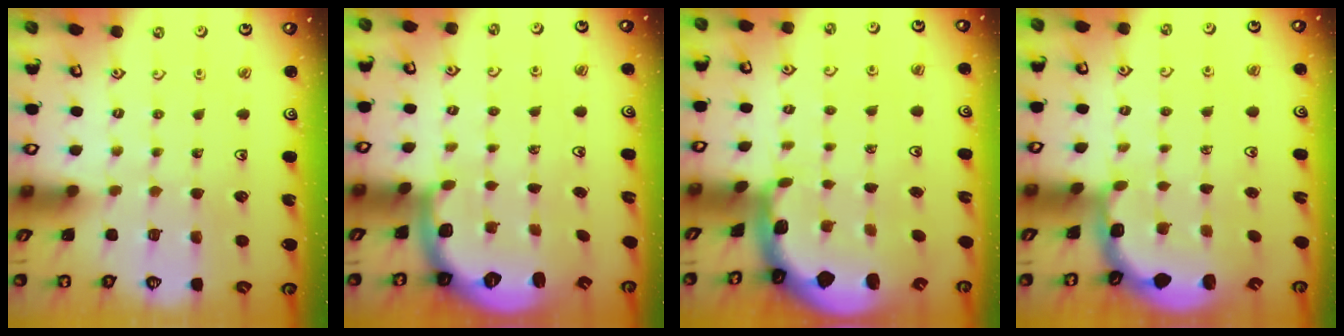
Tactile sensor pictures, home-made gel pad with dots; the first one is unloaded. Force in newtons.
{"total": 1.9, "press": 1.8, "slide": 0.5}
{"total": 1.9, "press": 1.9, "slide": 0.4}
{"total": 2.1, "press": 2.0, "slide": 0.6}